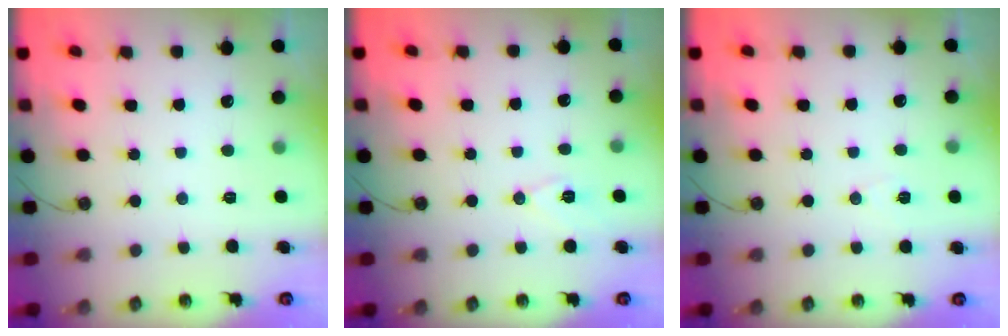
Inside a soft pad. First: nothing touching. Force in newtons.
{"total": 7.3, "press": 6.1, "slide": 4.0}
{"total": 5.0, "press": 3.9, "slide": 3.1}